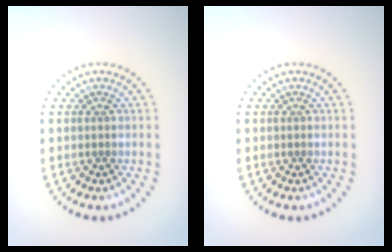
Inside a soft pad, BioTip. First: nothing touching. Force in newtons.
{"total": 0.0}